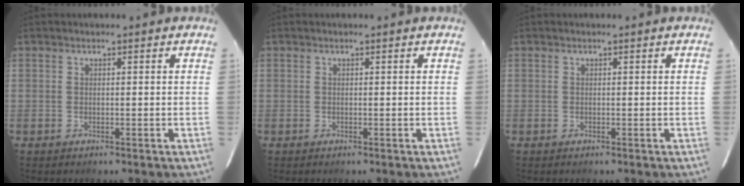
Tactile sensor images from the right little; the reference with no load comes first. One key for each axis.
{"total": 0.0}
{"total": 0.0}